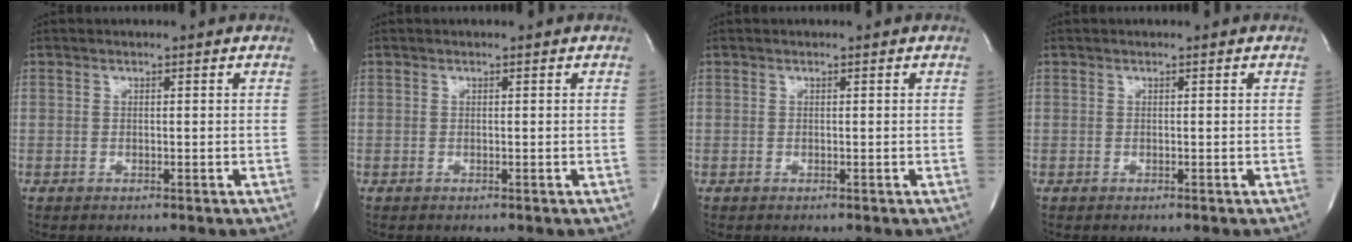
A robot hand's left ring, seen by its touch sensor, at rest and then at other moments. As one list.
[{"total": 0.0}, {"total": 0.0}, {"total": 0.0}]